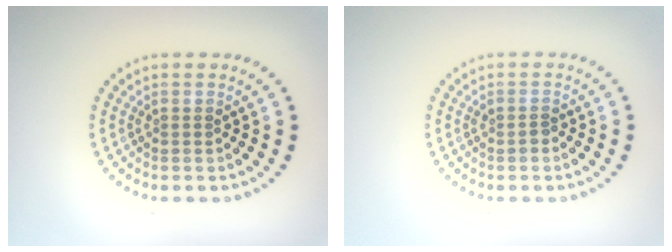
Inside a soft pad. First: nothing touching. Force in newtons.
{"total": 0.6, "press": 0.6, "slide": 0.3}